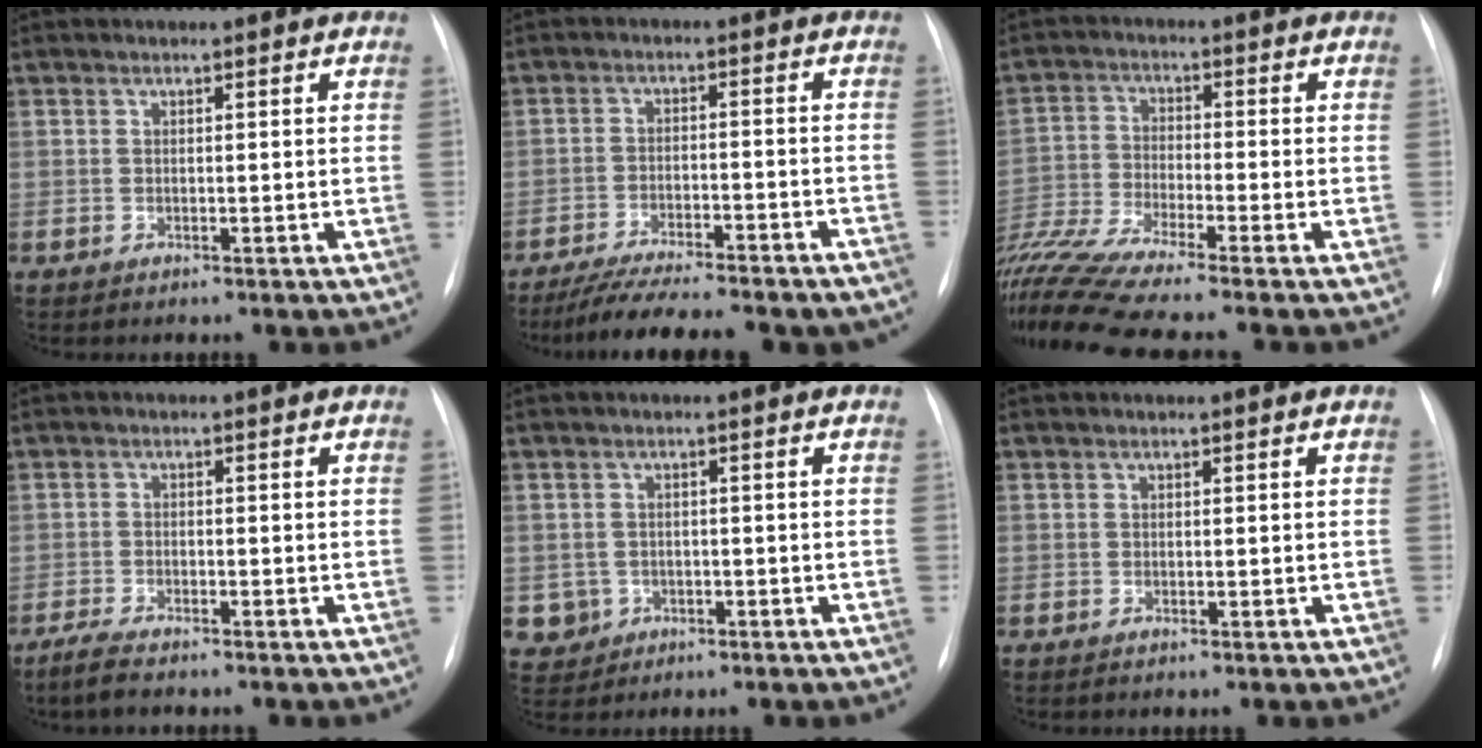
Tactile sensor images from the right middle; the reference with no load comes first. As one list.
[{"total": 16.9, "force": [-14.7, 3.0, 7.8], "torque": [-0.119, -0.009, -0.205]}, {"total": 13.2, "force": [-11.2, -1.4, 6.9], "torque": [-0.141, -0.022, -0.202]}, {"total": 3.5, "force": [-3.0, 0.4, 1.8], "torque": [-0.045, -0.011, -0.053]}, {"total": 3.7, "force": [-1.2, 3.5, 0.1], "torque": [-0.002, 0.008, -0.014]}, {"total": 0.0}]